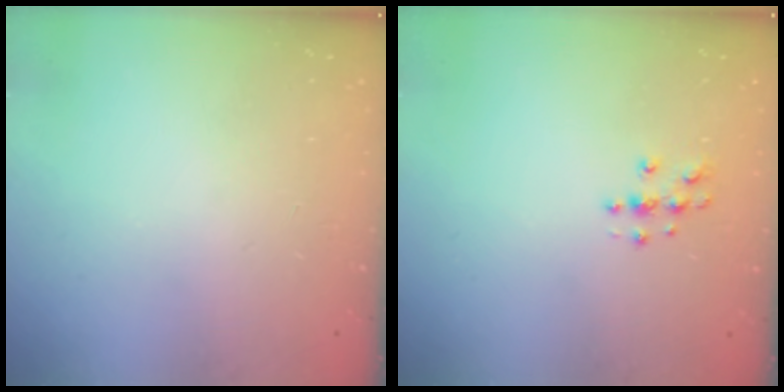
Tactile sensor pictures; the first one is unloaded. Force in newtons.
{"total": 3.9, "press": 3.8, "slide": 0.4}